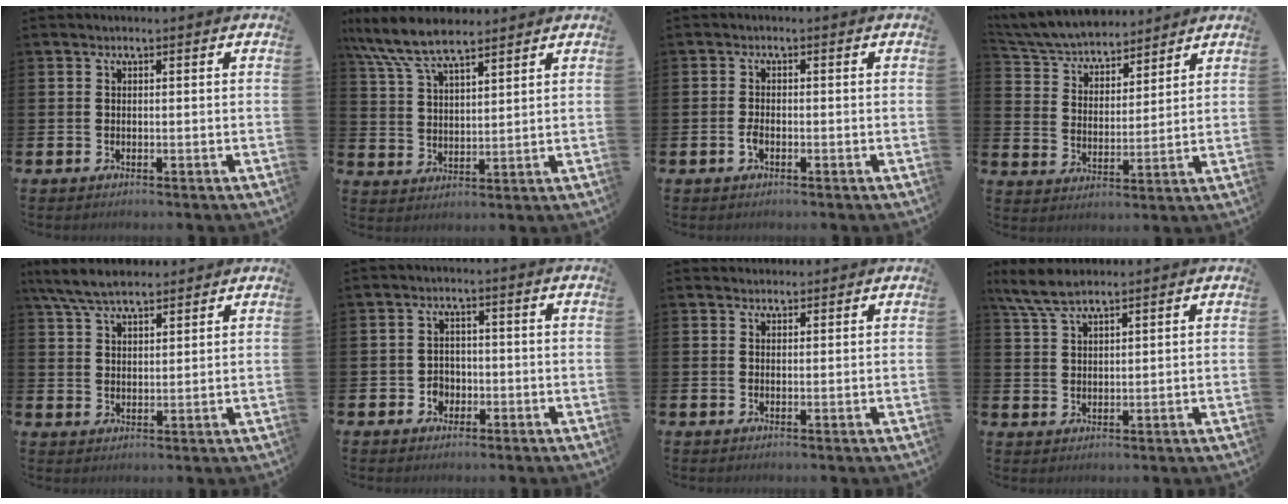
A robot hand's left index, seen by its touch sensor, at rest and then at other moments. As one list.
[{"total": 8.7, "force": [7.6, 2.1, 3.6], "torque": [-0.102, -0.021, 0.139]}, {"total": 1.6, "force": [-0.8, 0.7, 1.2], "torque": [-0.027, 0.002, -0.015]}, {"total": 6.3, "force": [6.1, 1.5, 0.8], "torque": [-0.046, -0.039, 0.107]}, {"total": 6.4, "force": [5.8, 1.5, 2.2], "torque": [-0.065, -0.013, 0.110]}, {"total": 2.6, "force": [-1.1, 2.2, 0.7], "torque": [-0.015, 0.002, -0.028]}, {"total": 1.5, "force": [1.4, 0.5, -0.1], "torque": [0.012, -0.003, 0.025]}, {"total": 5.4, "force": [4.7, 1.0, 2.4], "torque": [-0.062, -0.010, 0.086]}]